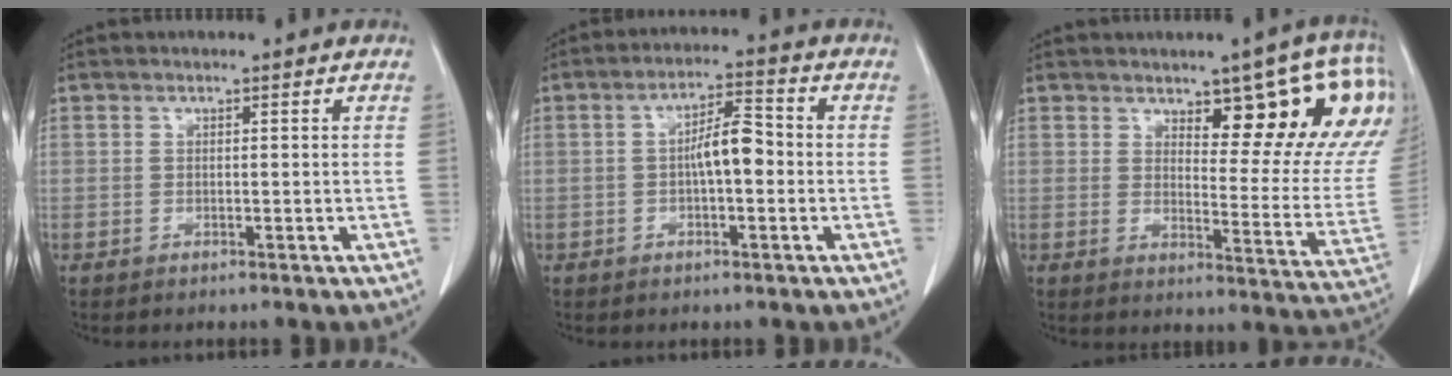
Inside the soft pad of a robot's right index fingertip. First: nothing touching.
{"total": 5.7, "force": [-0.5, 1.5, 5.5], "torque": [-0.097, 0.018, -0.012]}
{"total": 16.7, "force": [10.2, 4.4, 12.5], "torque": [-0.146, -0.025, 0.117]}